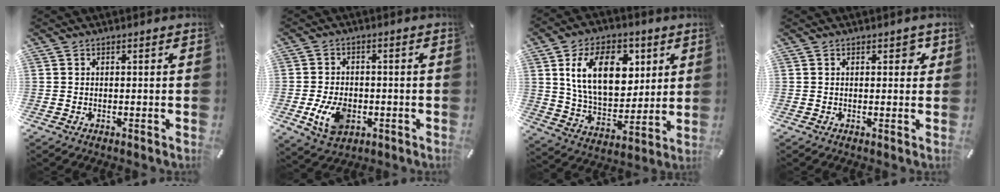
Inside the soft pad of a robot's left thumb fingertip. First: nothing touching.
{"total": 8.6, "force": [-2.3, 6.1, 5.6], "torque": [-0.112, 0.000, -0.043]}
{"total": 18.0, "force": [6.1, 11.9, 12.1], "torque": [-0.208, -0.001, 0.108]}
{"total": 2.1, "force": [0.8, 1.2, 1.5], "torque": [-0.008, -0.002, 0.006]}